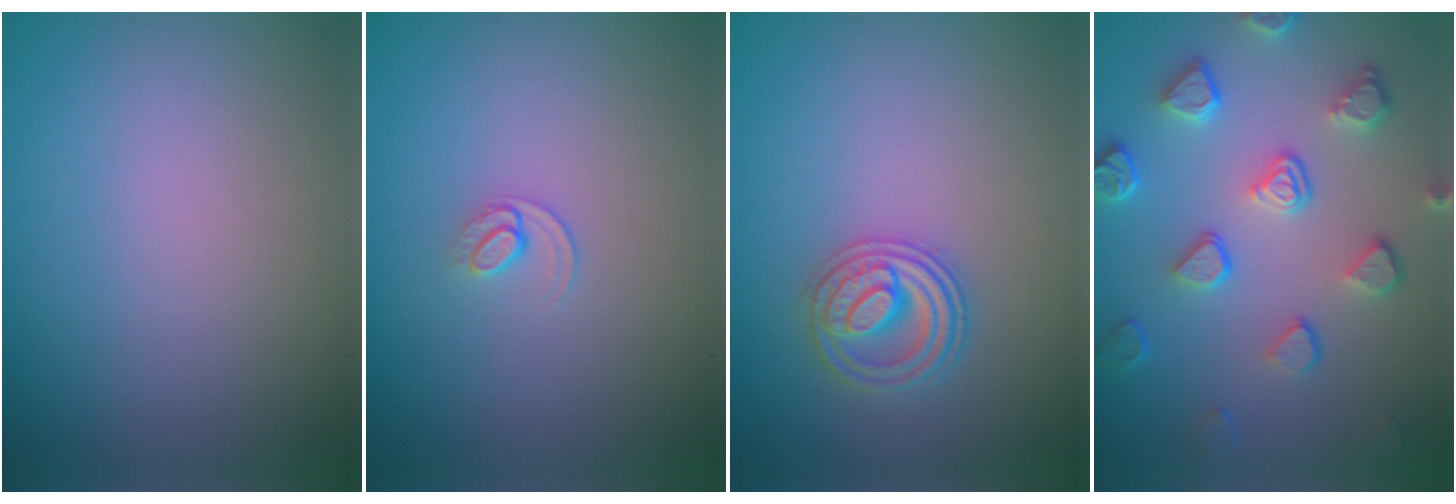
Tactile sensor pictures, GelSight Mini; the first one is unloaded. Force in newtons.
{"total": 1.0, "press": 0.6, "slide": 0.8}
{"total": 3.1, "press": 3.0, "slide": 0.6}
{"total": 4.6, "press": 3.9, "slide": 2.4}